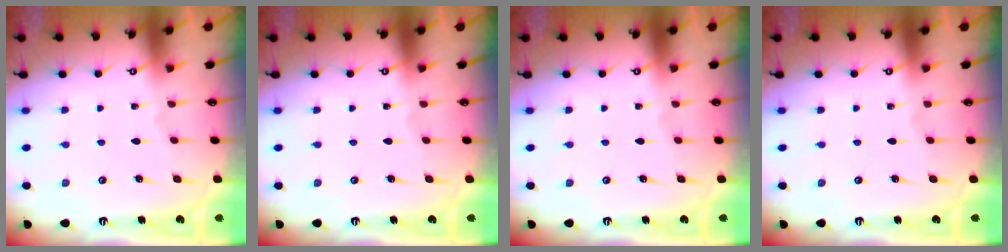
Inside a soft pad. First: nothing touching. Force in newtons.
{"total": 0.0}
{"total": 0.0}
{"total": 0.0}